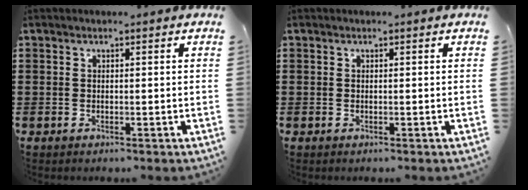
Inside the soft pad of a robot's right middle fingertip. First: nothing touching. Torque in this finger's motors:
{"motor_torque": [-2.14, 0.00, 0.00, 0.00]}